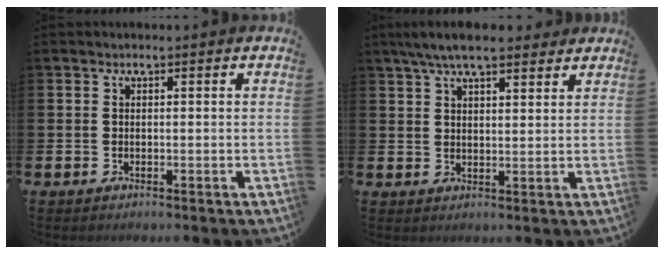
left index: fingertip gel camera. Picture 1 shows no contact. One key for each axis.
{"total": 6.1, "fx": 5.3, "fy": 1.4, "fz": 2.6, "tx": -0.062, "ty": -0.009, "tz": 0.097}